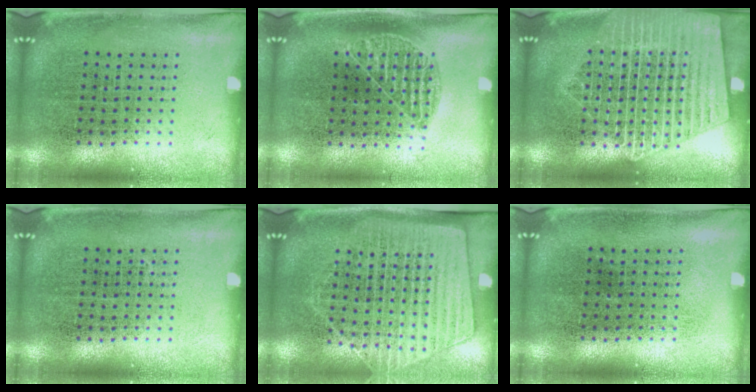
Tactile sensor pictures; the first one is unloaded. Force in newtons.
{"total": 1.0, "press": 0.8, "slide": 0.5}
{"total": 2.8, "press": 2.8, "slide": 0.3}
{"total": 0.0}
{"total": 1.7, "press": 1.4, "slide": 1.0}
{"total": 0.0}